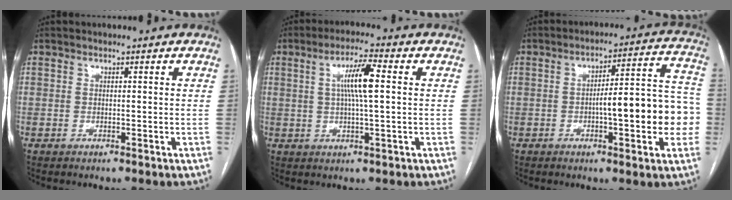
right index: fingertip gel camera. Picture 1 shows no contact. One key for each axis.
{"total": 7.1, "fx": 1.3, "fy": 0.5, "fz": 6.9, "tx": -0.127, "ty": 0.007, "tz": 0.021}
{"total": 14.4, "fx": -2.3, "fy": 2.9, "fz": 13.9, "tx": -0.179, "ty": 0.035, "tz": -0.027}